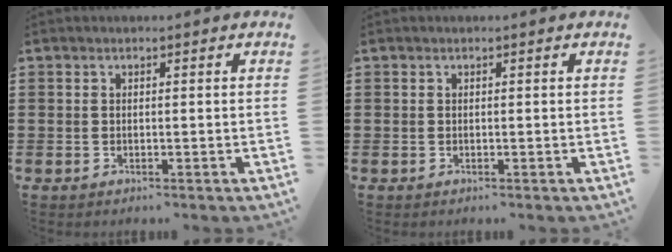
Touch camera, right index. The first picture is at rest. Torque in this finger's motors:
{"motor_torque": [1.07, 1.07, 0.00, 0.00]}